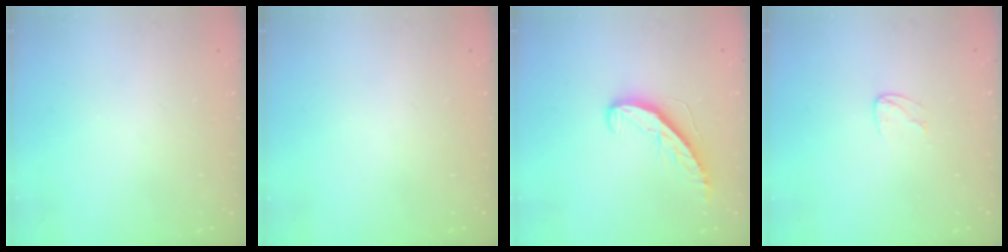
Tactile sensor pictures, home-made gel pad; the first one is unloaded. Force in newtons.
{"total": 0.0}
{"total": 8.6, "press": 8.6, "slide": 0.5}
{"total": 4.1, "press": 4.1, "slide": 0.4}